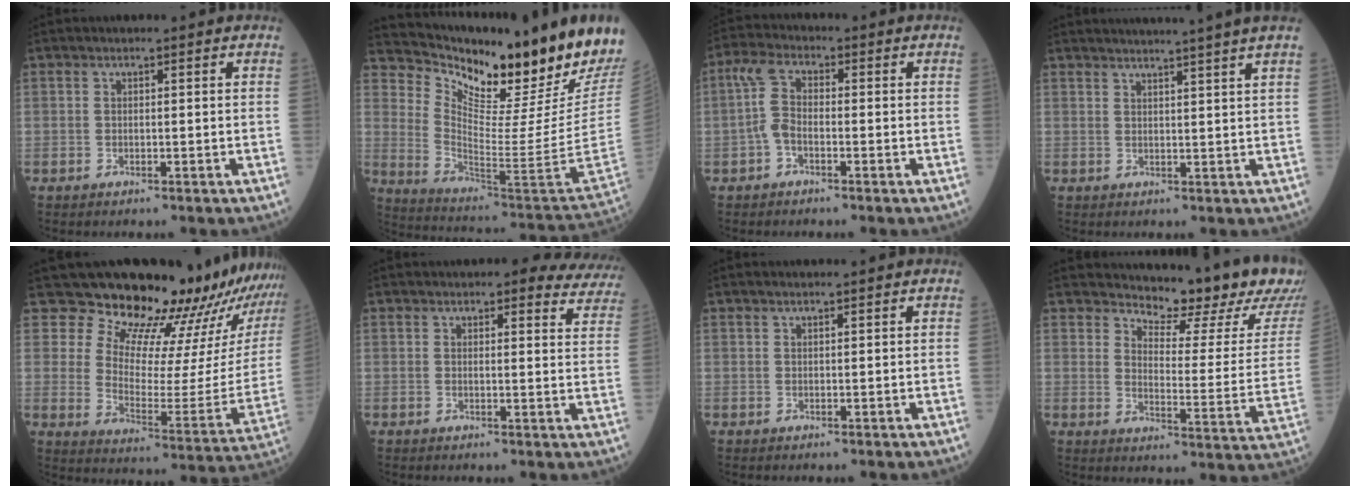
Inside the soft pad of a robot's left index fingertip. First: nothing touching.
{"total": 21.1, "force": [18.2, 0.3, 10.8], "torque": [-0.195, -0.095, 0.275]}
{"total": 4.1, "force": [-0.8, 2.0, 3.5], "torque": [-0.082, 0.012, -0.019]}
{"total": 10.4, "force": [9.4, -2.2, 3.7], "torque": [-0.044, -0.011, 0.111]}
{"total": 23.6, "force": [22.1, 2.9, 7.9], "torque": [-0.117, -0.133, 0.281]}
{"total": 10.6, "force": [9.9, 2.7, 2.6], "torque": [0.005, -0.013, 0.082]}
{"total": 2.2, "force": [2.0, 0.1, 0.8], "torque": [-0.007, 0.022, 0.036]}
{"total": 17.6, "force": [16.0, 2.0, 6.9], "torque": [-0.090, -0.087, 0.188]}